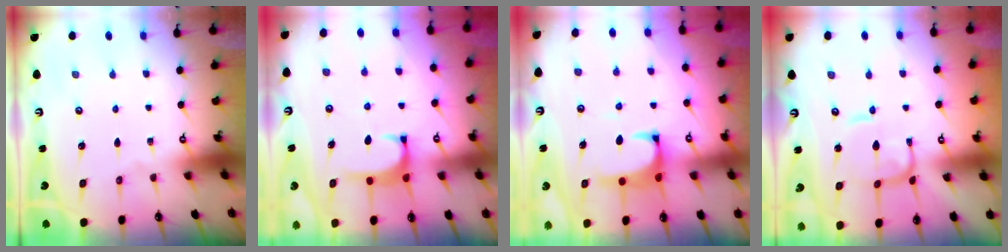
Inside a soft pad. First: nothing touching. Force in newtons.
{"total": 1.1, "press": 0.8, "slide": 0.8}
{"total": 1.5, "press": 1.4, "slide": 0.7}
{"total": 2.2, "press": 2.2, "slide": 0.5}